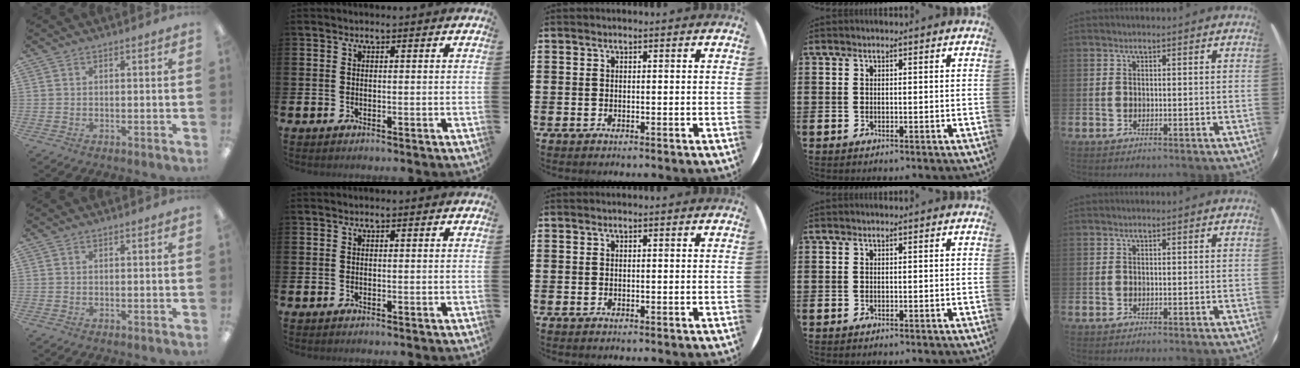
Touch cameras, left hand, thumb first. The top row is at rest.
{}